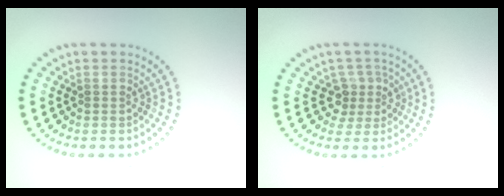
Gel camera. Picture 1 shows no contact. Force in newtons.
{"total": 2.5, "press": 1.9, "slide": 1.6}